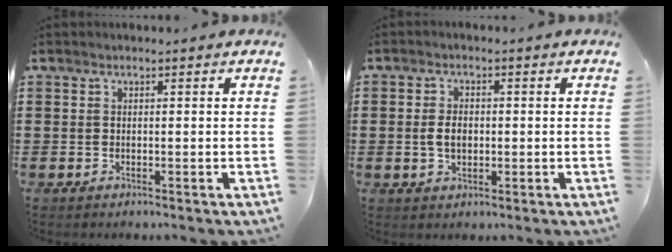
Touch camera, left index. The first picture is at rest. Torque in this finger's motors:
{"motor_torque": [1.04, 0.47, 0.48, 0.05]}